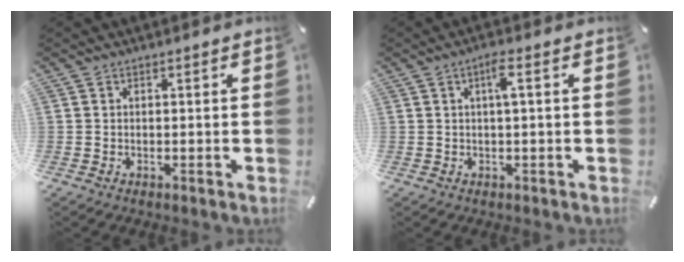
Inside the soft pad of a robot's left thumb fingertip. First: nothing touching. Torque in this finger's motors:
{"motor_torque": [0.69, 0.97, 0.33, -0.67, 0.24]}